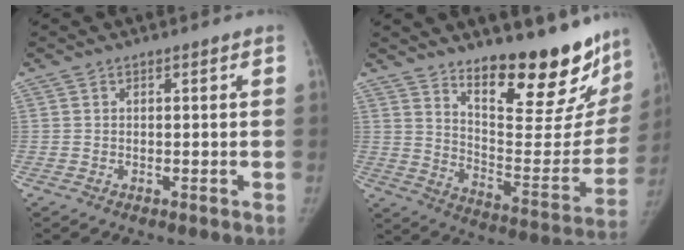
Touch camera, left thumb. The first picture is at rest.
{"total": 24.1, "force": [17.8, 7.4, 14.4], "torque": [-0.158, -0.130, 0.257]}